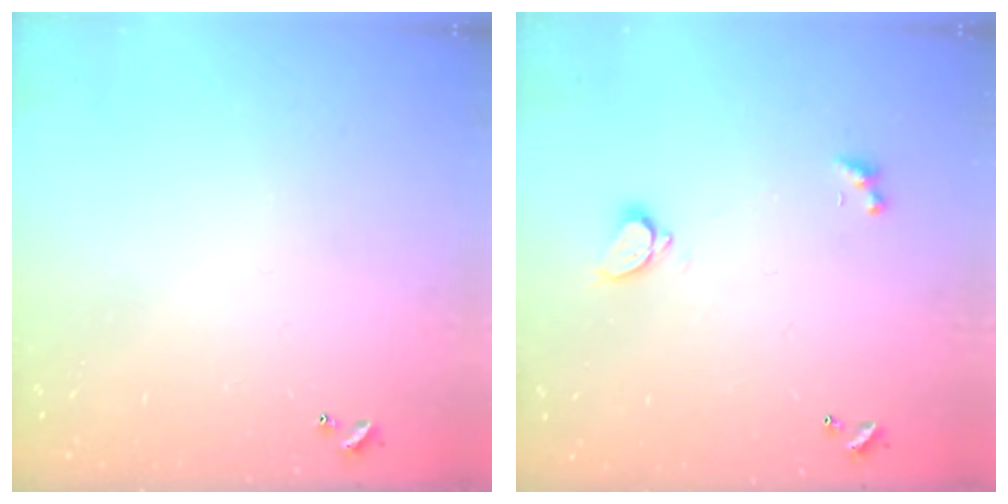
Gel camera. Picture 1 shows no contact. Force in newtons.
{"total": 2.2, "press": 2.0, "slide": 0.9}